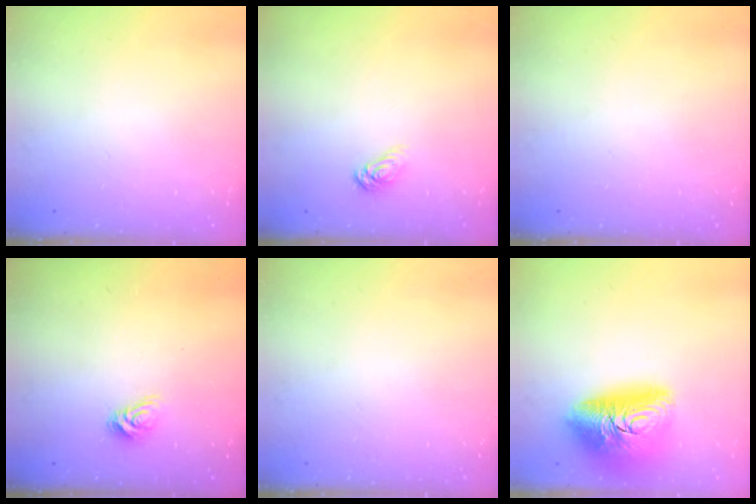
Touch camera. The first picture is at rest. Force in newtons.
{"total": 6.0, "press": 6.0, "slide": 0.4}
{"total": 0.0}
{"total": 6.2, "press": 6.1, "slide": 0.4}
{"total": 0.0}
{"total": 20.4, "press": 20.4, "slide": 1.6}